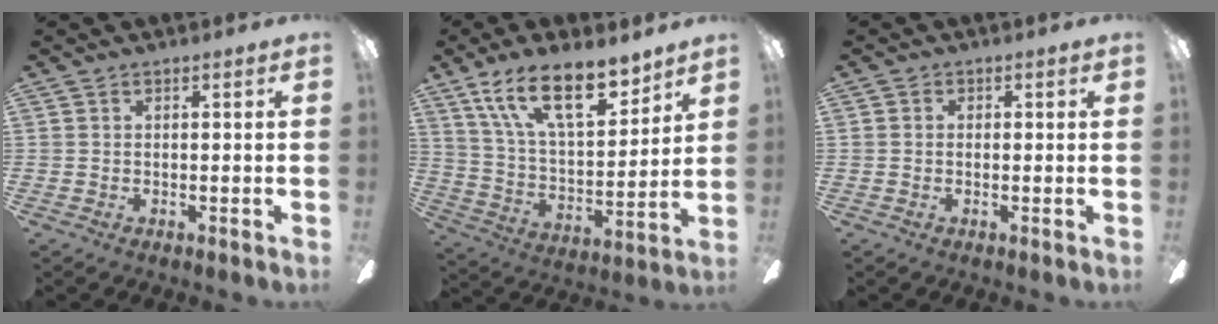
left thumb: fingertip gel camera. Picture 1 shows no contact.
{"total": 19.3, "force": [13.2, 7.9, 11.8], "torque": [-0.207, -0.068, 0.231]}
{"total": 1.0, "force": [-0.2, 0.9, 0.5], "torque": [-0.009, 0.006, -0.005]}